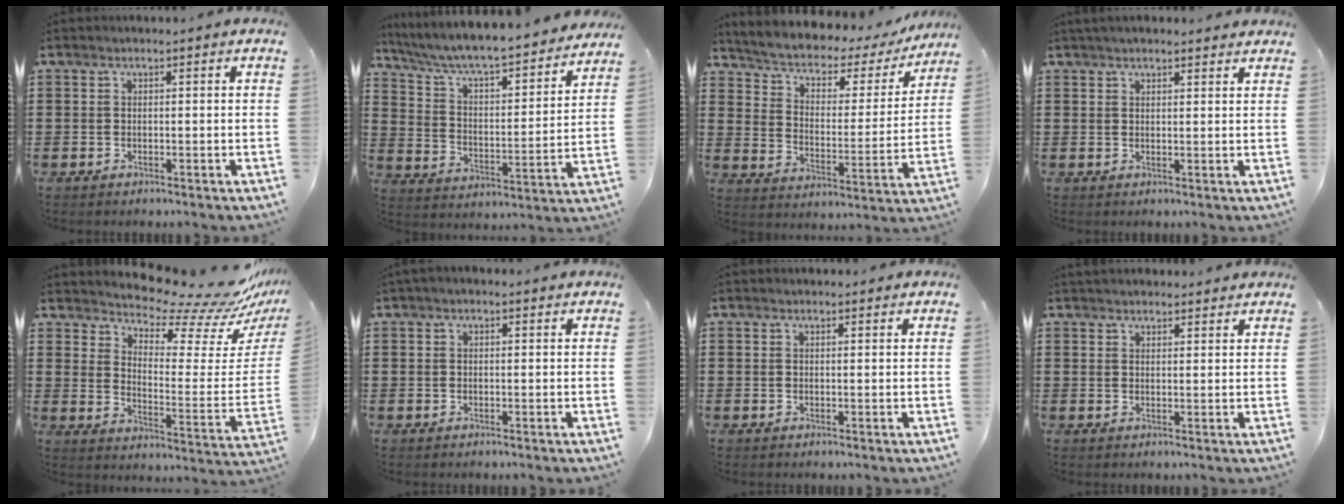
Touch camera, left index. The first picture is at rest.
{"total": 5.7, "force": [5.2, 0.3, 2.4], "torque": [-0.072, -0.047, 0.081]}
{"total": 3.5, "force": [2.5, 1.8, 1.7], "torque": [-0.050, -0.024, 0.033]}
{"total": 2.0, "force": [1.9, 0.3, 0.6], "torque": [-0.015, 0.004, 0.036]}
{"total": 10.1, "force": [9.2, 1.5, 3.8], "torque": [-0.078, -0.081, 0.155]}
{"total": 0.6, "force": [0.1, 0.3, 0.5], "torque": [-0.009, 0.005, 0.001]}
{"total": 0.7, "force": [0.6, 0.4, 0.1], "torque": [-0.004, 0.003, 0.012]}
{"total": 2.0, "force": [1.9, 0.3, 0.1], "torque": [-0.006, 0.001, 0.038]}